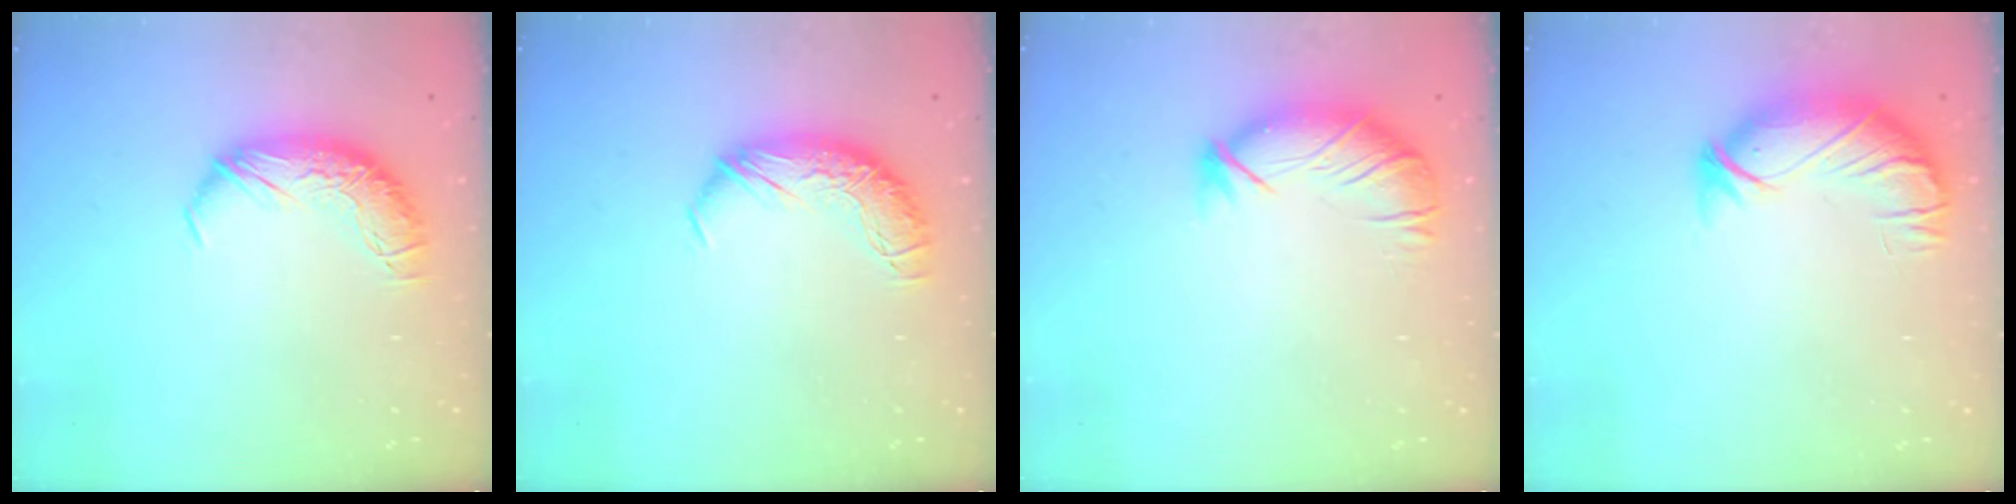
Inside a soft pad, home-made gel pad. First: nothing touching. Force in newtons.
{"total": 0.0}
{"total": 3.0, "press": 2.6, "slide": 1.5}
{"total": 3.6, "press": 2.1, "slide": 3.0}